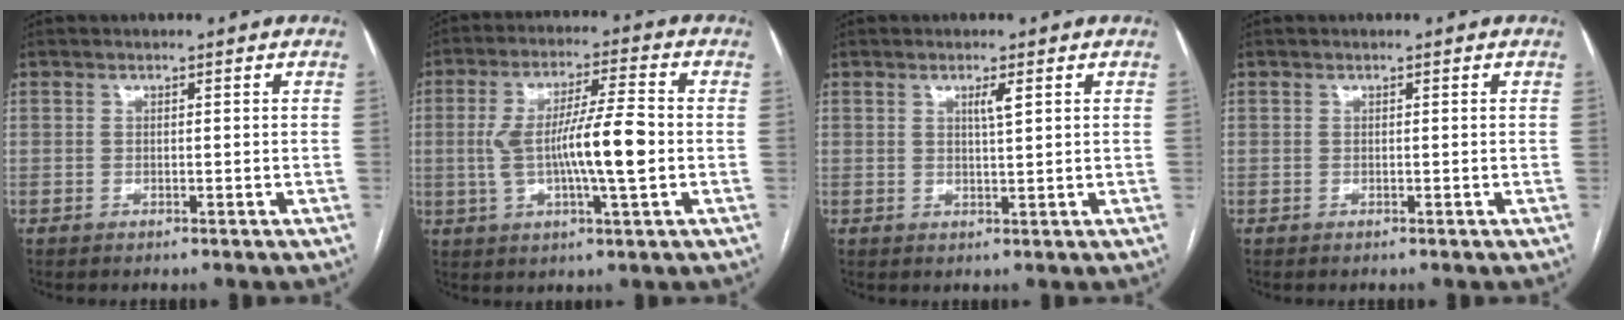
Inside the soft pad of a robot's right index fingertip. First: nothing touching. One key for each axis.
{"total": 11.6, "fx": -1.0, "fy": 1.0, "fz": 11.5, "tx": -0.213, "ty": 0.009, "tz": -0.019}
{"total": 2.1, "fx": 1.0, "fy": 0.0, "fz": 1.8, "tx": -0.034, "ty": -0.002, "tz": 0.016}
{"total": 0.0}